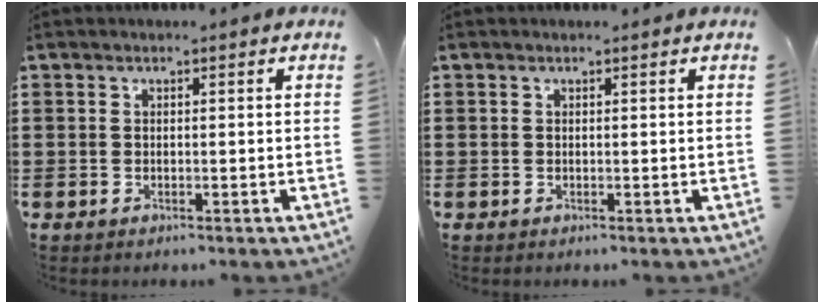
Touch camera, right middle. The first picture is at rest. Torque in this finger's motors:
{"motor_torque": [0.00, 0.00, 0.00, 0.00]}